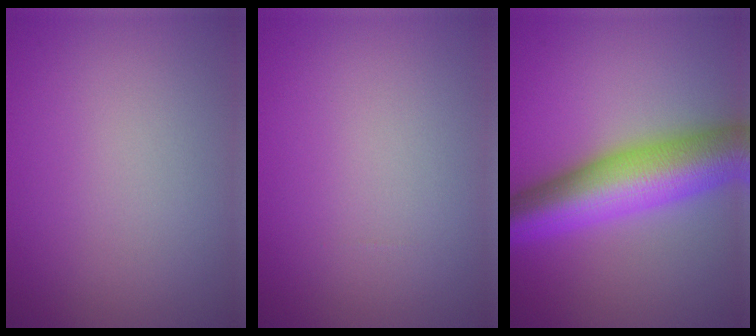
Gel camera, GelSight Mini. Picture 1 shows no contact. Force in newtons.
{"total": 0.0}
{"total": 10.0, "press": 10.0, "slide": 0.1}